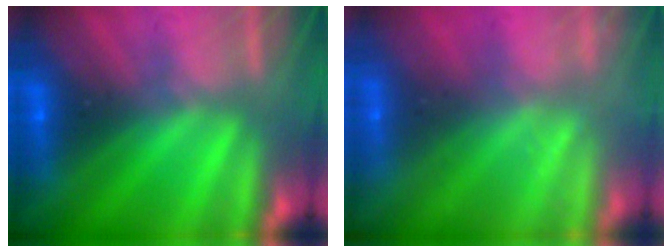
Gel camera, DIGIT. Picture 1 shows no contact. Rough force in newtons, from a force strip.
{"total": 2.3}